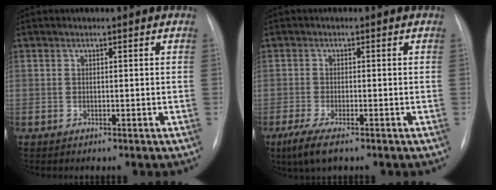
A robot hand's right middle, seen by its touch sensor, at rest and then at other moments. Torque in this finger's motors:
{"motor_torque": [0.87, -0.81, 0.40, 0.05]}